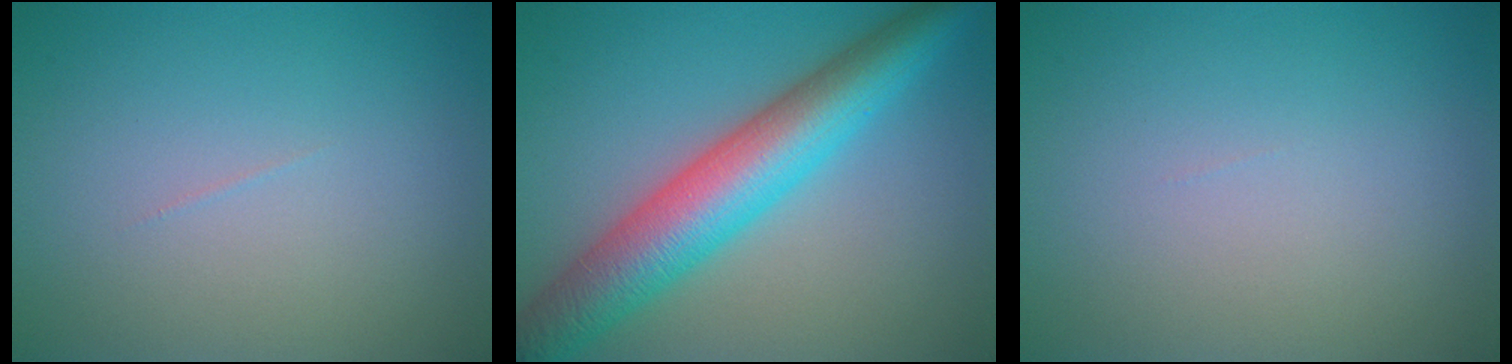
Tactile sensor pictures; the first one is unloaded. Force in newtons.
{"total": 8.7, "press": 8.7, "slide": 0.1}
{"total": 0.0}